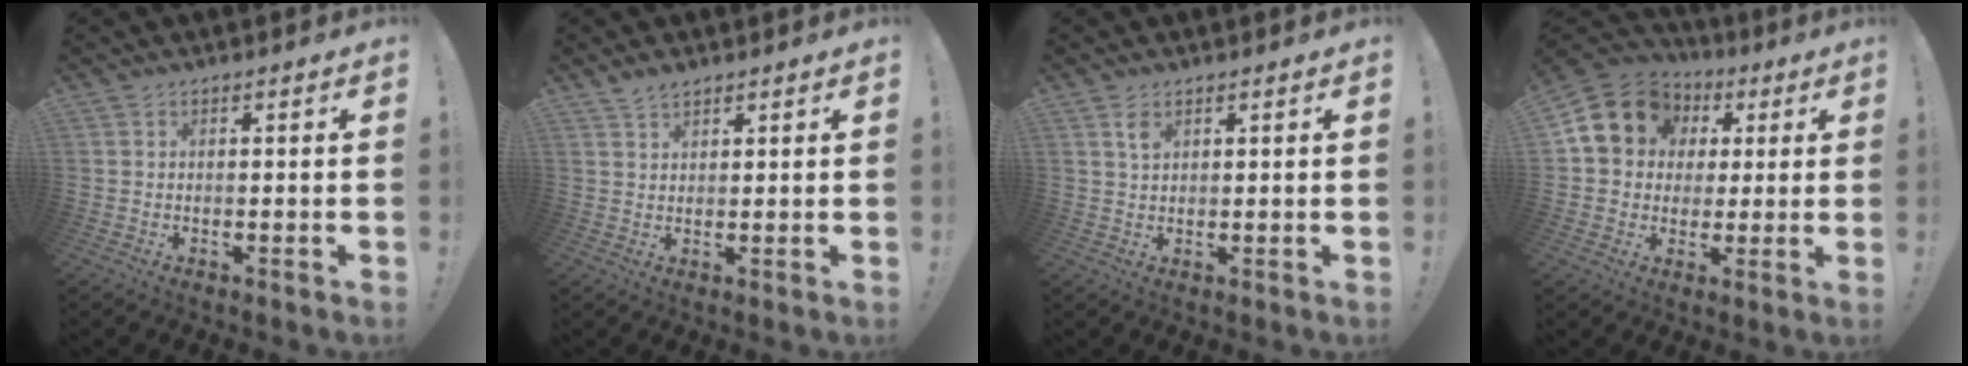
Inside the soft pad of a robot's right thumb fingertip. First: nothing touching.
{"total": 3.0, "force": [2.5, 1.2, 1.0], "torque": [-0.017, -0.016, 0.046]}
{"total": 2.9, "force": [1.6, 1.5, 1.8], "torque": [-0.026, -0.007, 0.027]}
{"total": 13.6, "force": [4.2, 11.7, 5.5], "torque": [-0.082, -0.011, 0.091]}